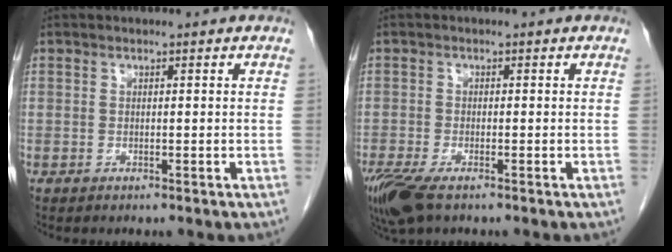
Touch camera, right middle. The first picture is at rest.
{"total": 6.3, "force": [-4.1, 2.0, 4.3], "torque": [-0.087, -0.017, -0.075]}